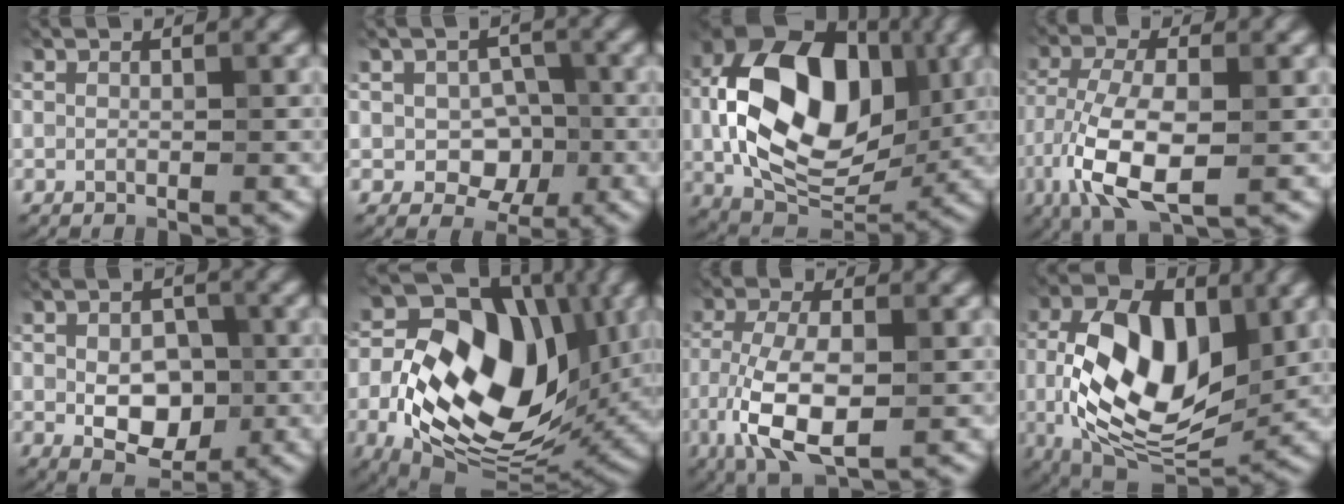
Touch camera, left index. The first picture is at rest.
{"total": 4.3, "force": [-0.6, 3.2, 2.8], "torque": [-0.041, -0.006, -0.010]}
{"total": 15.4, "force": [1.2, 10.3, 11.4], "torque": [-0.207, 0.002, 0.019]}
{"total": 8.1, "force": [-3.1, 3.2, 6.7], "torque": [-0.150, -0.004, -0.065]}
{"total": 5.6, "force": [-0.7, 3.6, 4.2], "torque": [-0.074, -0.010, -0.011]}
{"total": 18.0, "force": [-0.3, 11.7, 13.6], "torque": [-0.232, -0.011, -0.009]}
{"total": 7.7, "force": [-2.3, 3.3, 6.5], "torque": [-0.146, -0.006, -0.044]}
{"total": 12.6, "force": [0.3, 7.0, 10.4], "torque": [-0.190, -0.001, -0.004]}